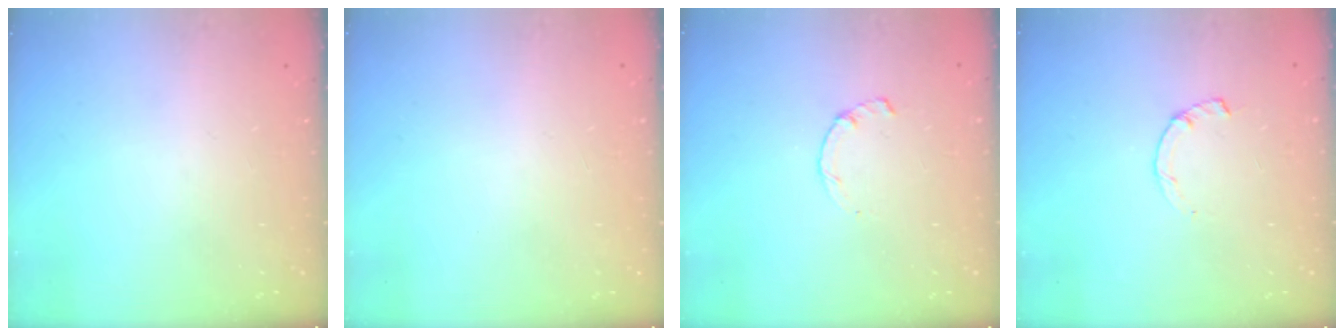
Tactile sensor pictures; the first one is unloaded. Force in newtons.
{"total": 2.6, "press": 2.6, "slide": 0.2}
{"total": 1.7, "press": 1.7, "slide": 0.3}
{"total": 1.0, "press": 0.9, "slide": 0.2}